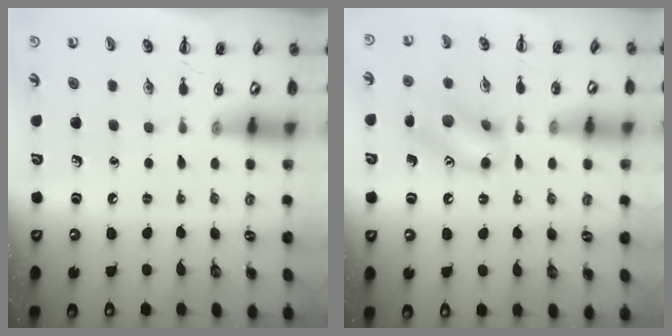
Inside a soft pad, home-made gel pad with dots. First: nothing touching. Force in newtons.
{"total": 13.7, "press": 13.6, "slide": 1.7}